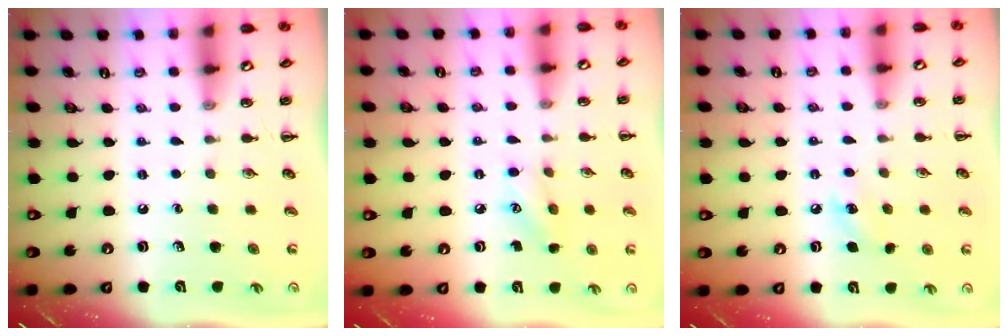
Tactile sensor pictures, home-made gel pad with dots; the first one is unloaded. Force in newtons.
{"total": 6.7, "press": 6.5, "slide": 1.4}
{"total": 7.4, "press": 7.1, "slide": 2.1}